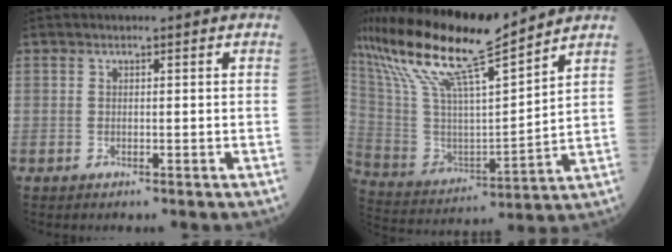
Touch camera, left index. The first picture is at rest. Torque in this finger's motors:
{"motor_torque": [1.06, -1.07, 0.61, 0.21]}